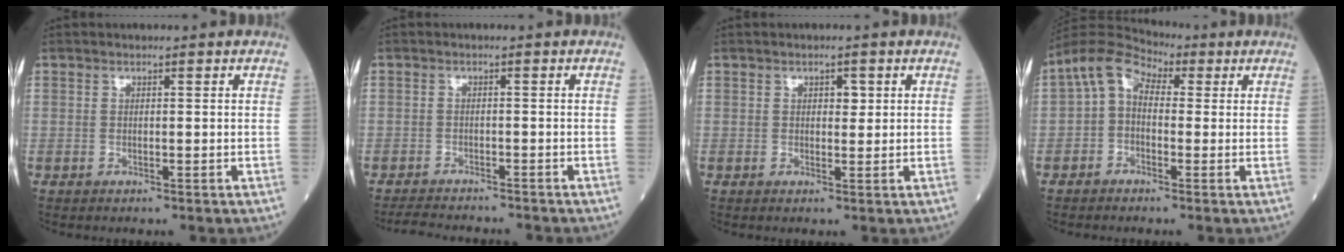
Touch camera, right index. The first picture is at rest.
{"total": 6.0, "force": [-5.7, 1.2, 1.3], "torque": [-0.020, -0.011, -0.088]}
{"total": 1.6, "force": [0.5, 1.0, 1.2], "torque": [-0.012, 0.000, 0.007]}
{"total": 7.1, "force": [1.2, 4.9, 5.1], "torque": [-0.094, 0.040, 0.009]}